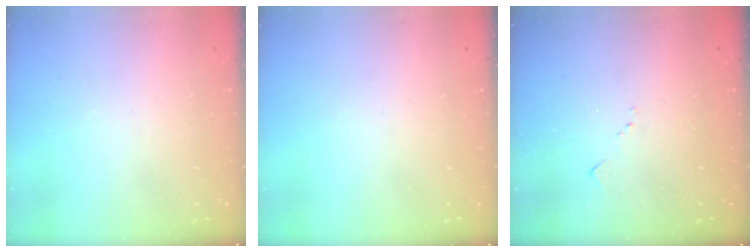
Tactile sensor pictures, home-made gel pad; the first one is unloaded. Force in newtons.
{"total": 0.0}
{"total": 5.8, "press": 5.7, "slide": 0.8}